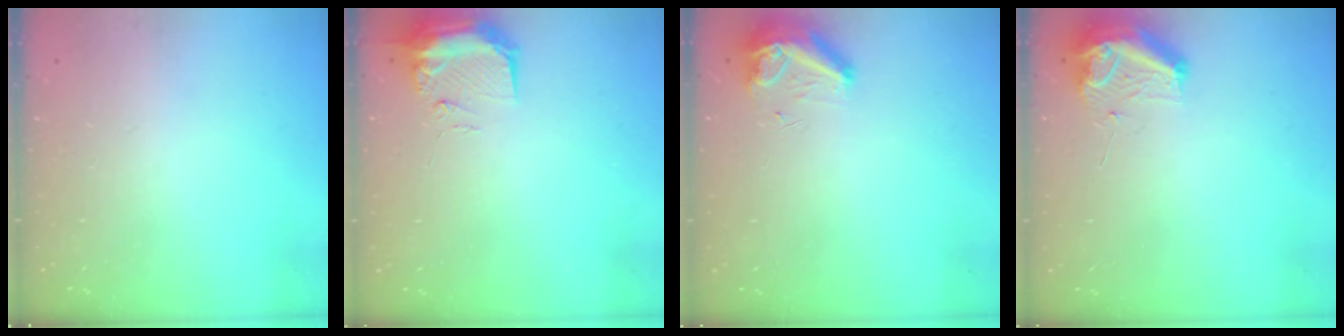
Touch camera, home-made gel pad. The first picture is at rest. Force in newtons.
{"total": 11.0, "press": 9.6, "slide": 5.4}
{"total": 8.3, "press": 8.2, "slide": 0.9}
{"total": 9.0, "press": 8.9, "slide": 1.1}